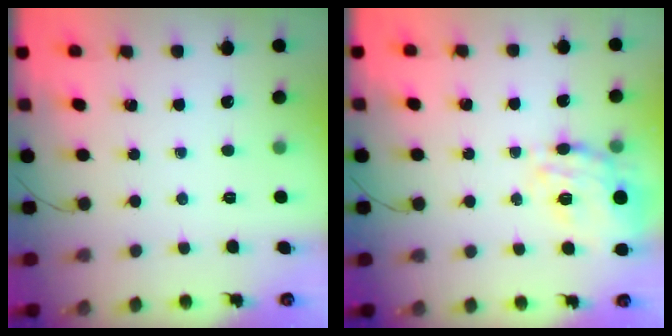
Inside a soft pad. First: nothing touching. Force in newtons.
{"total": 16.8, "press": 16.6, "slide": 2.4}